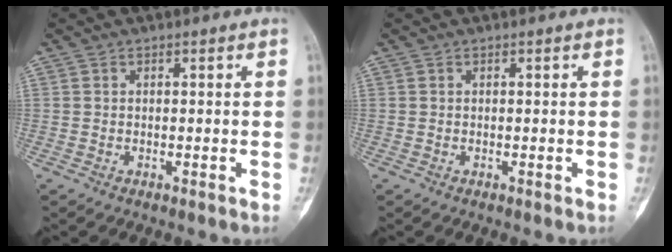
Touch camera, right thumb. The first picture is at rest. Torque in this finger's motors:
{"motor_torque": [0.31, 0.25, 0.09, 0.08, 0.00]}